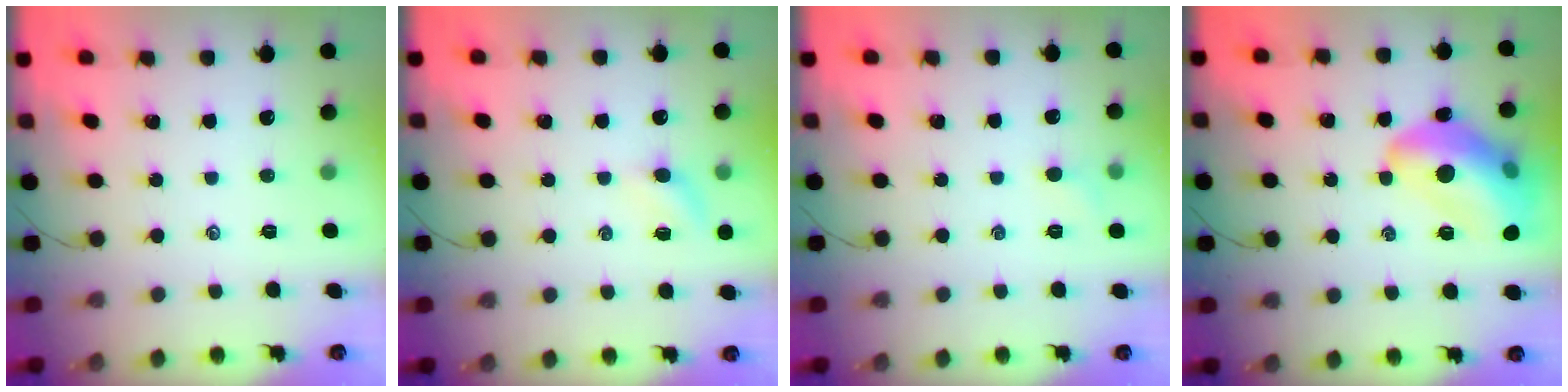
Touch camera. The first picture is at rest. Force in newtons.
{"total": 4.7, "press": 4.5, "slide": 1.3}
{"total": 3.9, "press": 3.7, "slide": 1.2}
{"total": 17.3, "press": 17.1, "slide": 2.7}